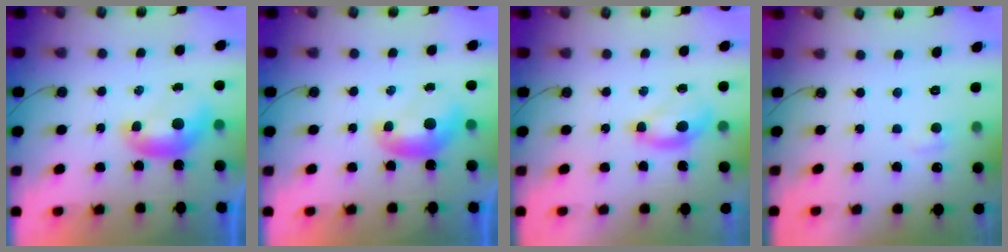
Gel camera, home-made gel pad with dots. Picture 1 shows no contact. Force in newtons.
{"total": 0.0}
{"total": 2.1, "press": 2.0, "slide": 0.7}
{"total": 1.1, "press": 0.9, "slide": 0.6}